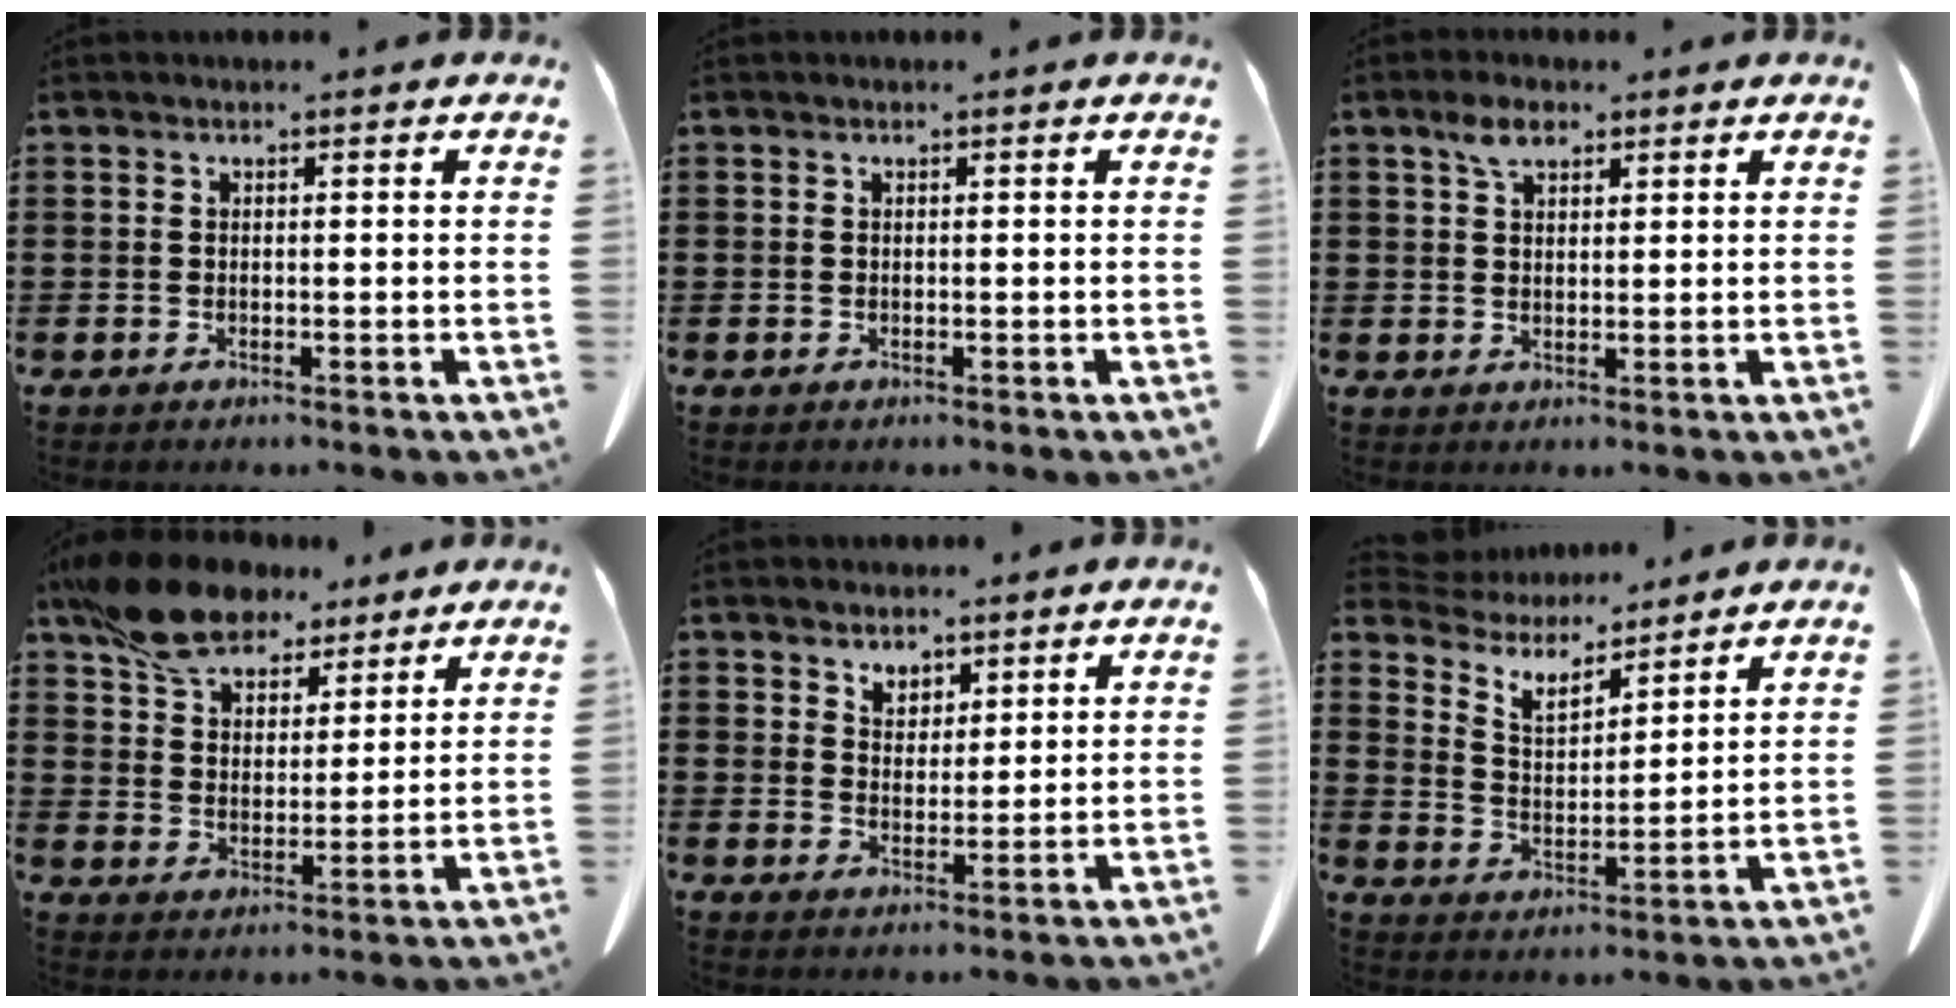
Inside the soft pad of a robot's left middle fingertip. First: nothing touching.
{"total": 0.0}
{"total": 3.8, "force": [2.4, 1.8, 2.3], "torque": [-0.052, 0.006, 0.044]}
{"total": 11.3, "force": [9.2, 4.6, 4.7], "torque": [-0.119, -0.020, 0.176]}
{"total": 3.7, "force": [3.1, 2.1, 0.1], "torque": [-0.014, 0.000, 0.059]}
{"total": 5.6, "force": [5.1, 1.7, 1.6], "torque": [-0.058, -0.026, 0.088]}